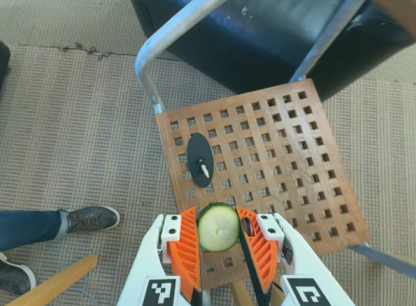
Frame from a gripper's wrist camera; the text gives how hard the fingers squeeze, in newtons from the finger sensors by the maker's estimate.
{"total": 7.2, "left": 7.0, "right": 7.4}